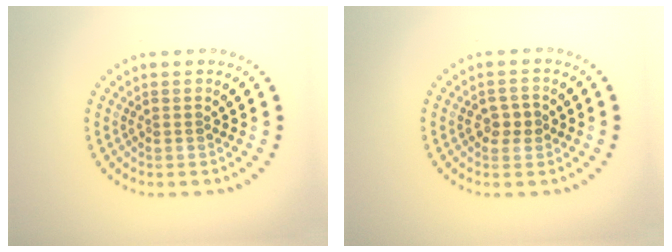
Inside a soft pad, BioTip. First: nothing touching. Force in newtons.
{"total": 1.8, "press": 1.8, "slide": 0.4}